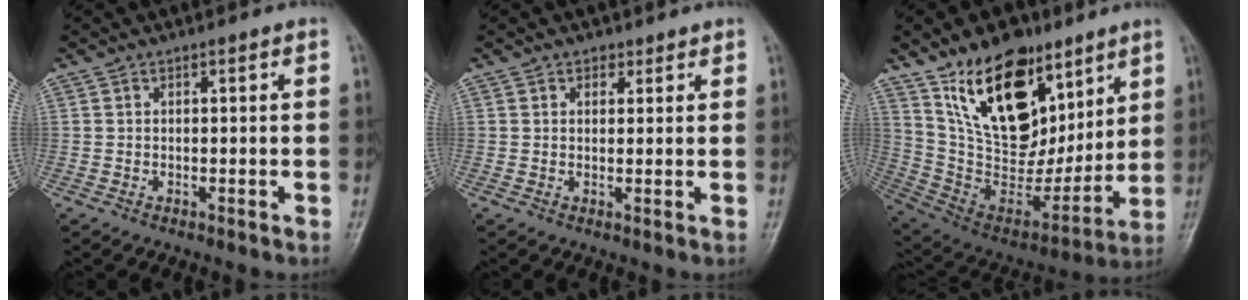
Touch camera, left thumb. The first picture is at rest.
{"total": 2.0, "force": [1.3, 1.5, 0.3], "torque": [0.015, -0.006, 0.014]}
{"total": 23.2, "force": [12.7, 13.7, 13.8], "torque": [-0.178, -0.056, 0.238]}